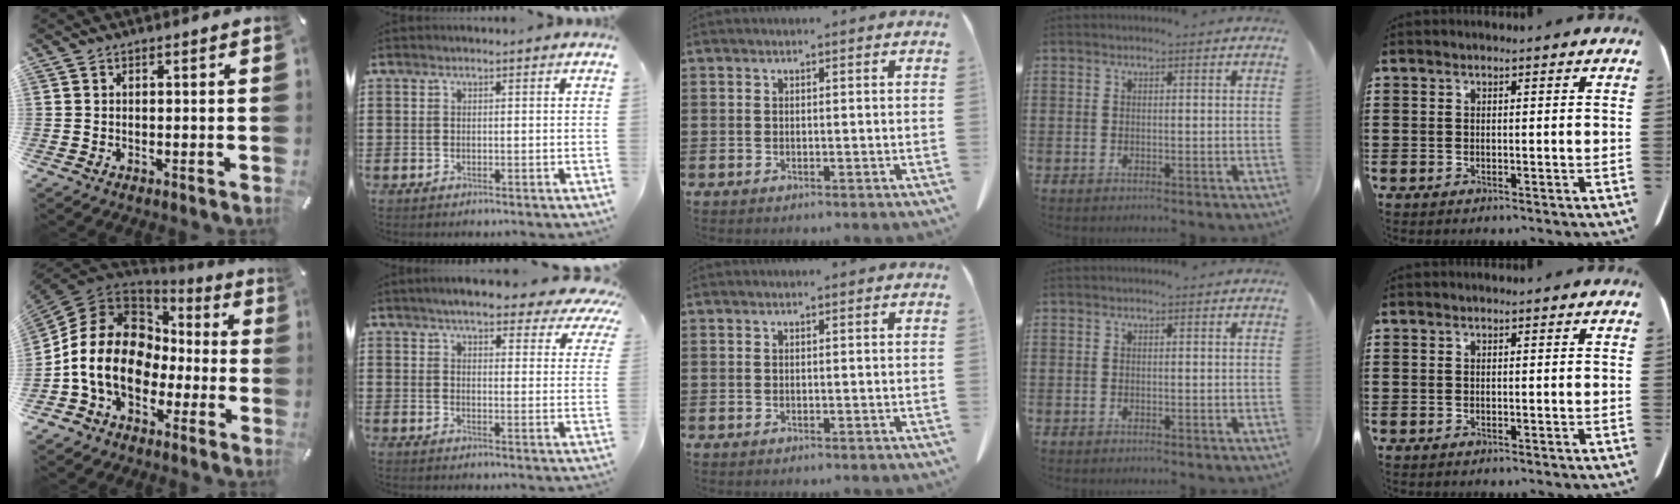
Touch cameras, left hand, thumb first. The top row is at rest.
{"thumb": {"total": 17.3, "force": [-3.4, 13.6, 10.2], "torque": [-0.229, 0.016, -0.063]}, "index": {"total": 5.9, "force": [5.2, 0.6, 2.6], "torque": [-0.062, -0.022, 0.090]}}